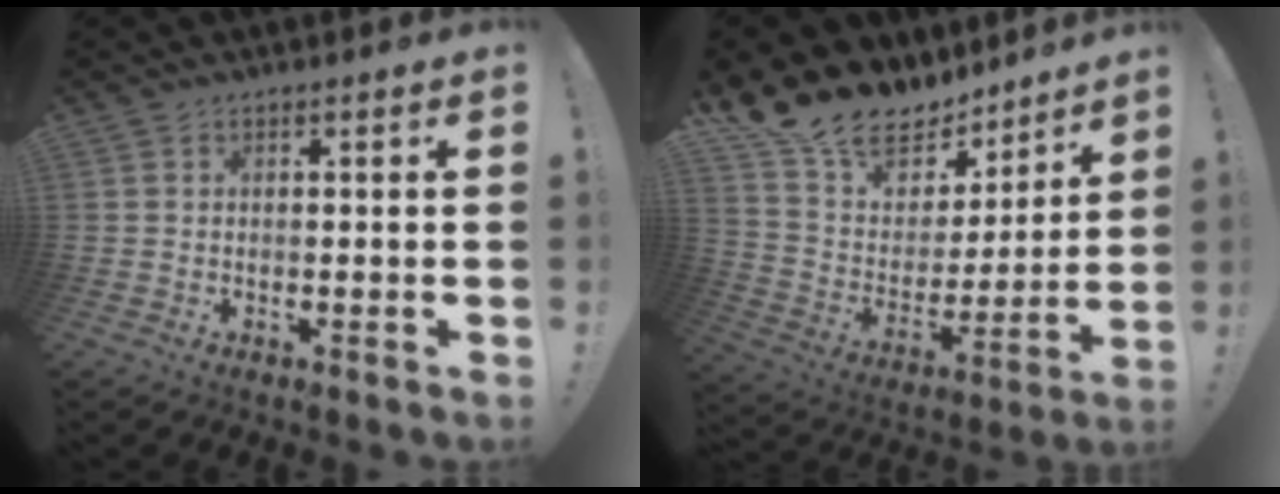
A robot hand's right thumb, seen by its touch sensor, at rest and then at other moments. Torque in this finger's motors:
{"motor_torque": [-0.25, 2.40, 0.48, 0.44, 0.26]}